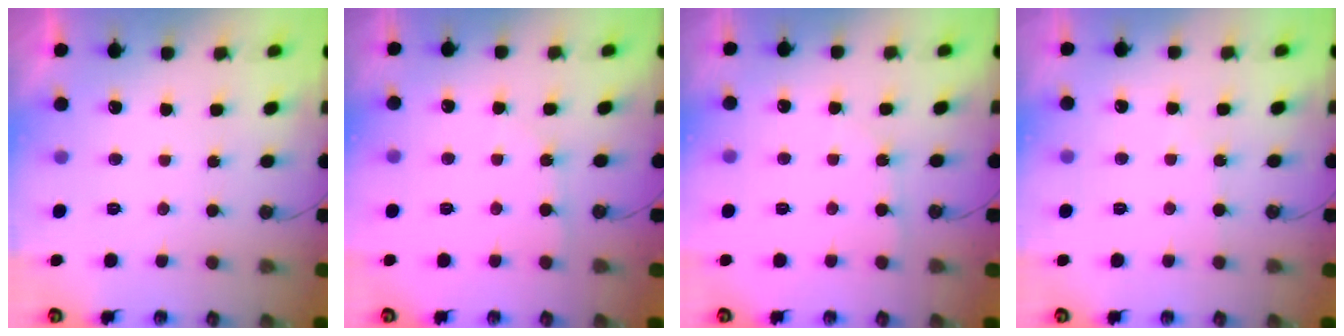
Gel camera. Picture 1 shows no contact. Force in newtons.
{"total": 2.8, "press": 2.8, "slide": 0.3}
{"total": 2.8, "press": 2.8, "slide": 0.3}
{"total": 2.7, "press": 2.7, "slide": 0.4}